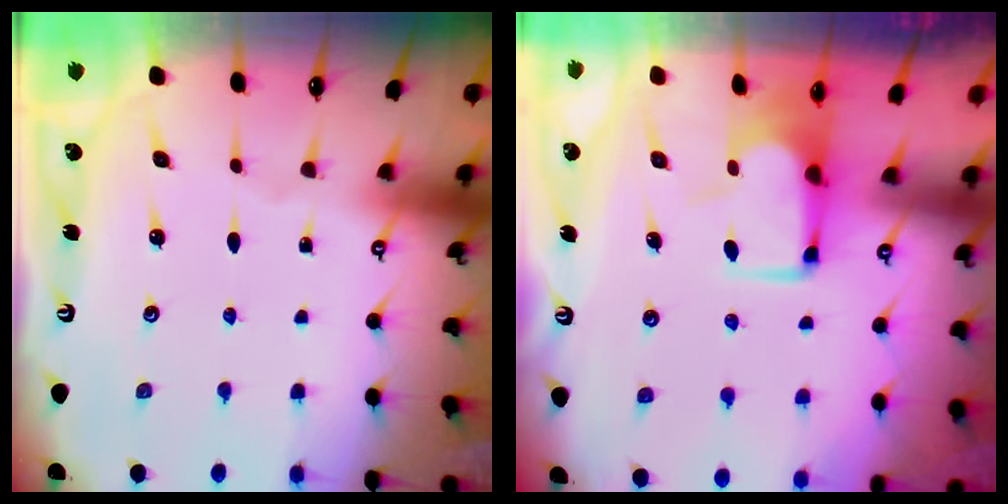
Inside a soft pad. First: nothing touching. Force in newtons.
{"total": 3.8, "press": 3.8, "slide": 0.4}